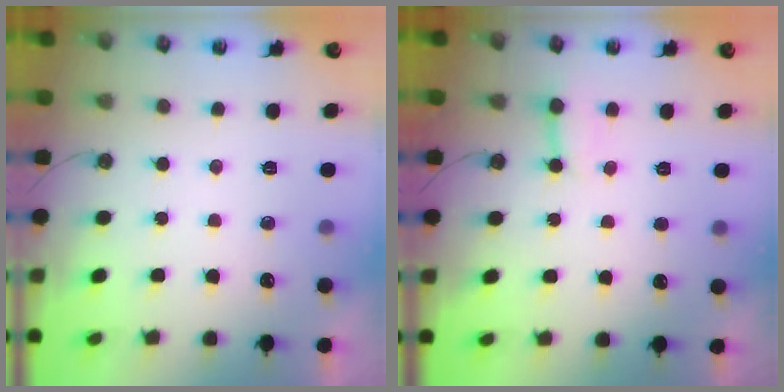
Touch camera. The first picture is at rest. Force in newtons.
{"total": 3.7, "press": 3.6, "slide": 0.4}